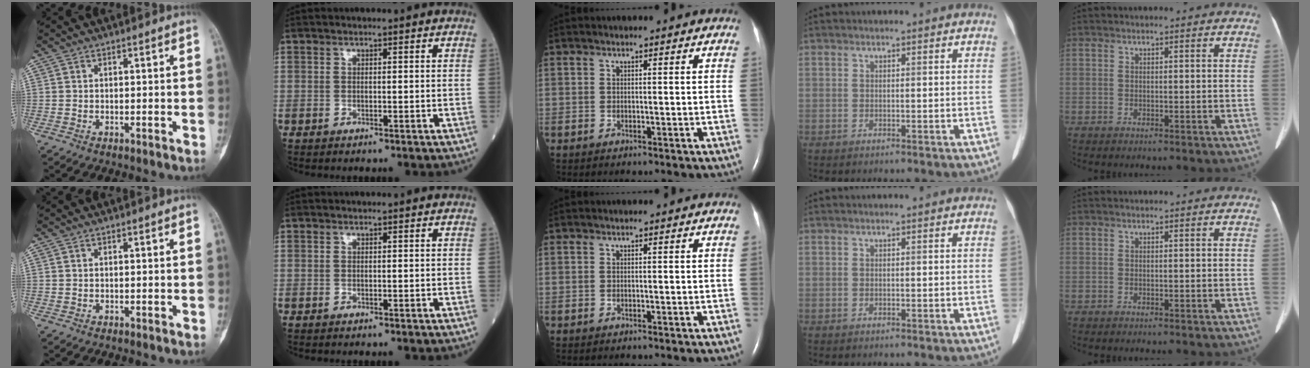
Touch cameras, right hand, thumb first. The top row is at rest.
{}